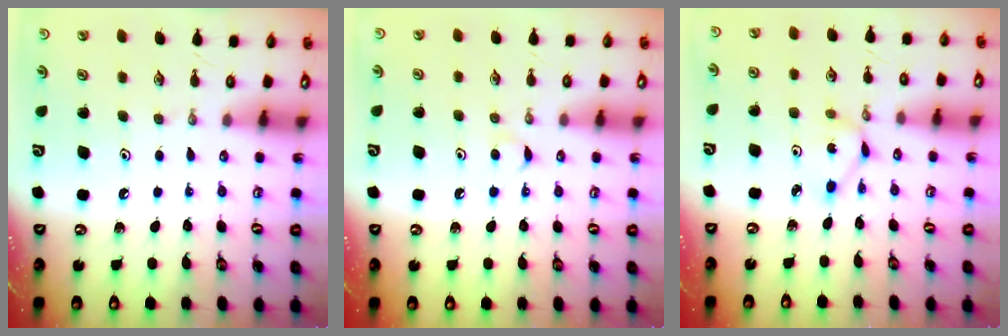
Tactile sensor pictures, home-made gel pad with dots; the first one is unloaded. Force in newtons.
{"total": 3.7, "press": 3.6, "slide": 0.6}
{"total": 2.6, "press": 2.6, "slide": 0.1}